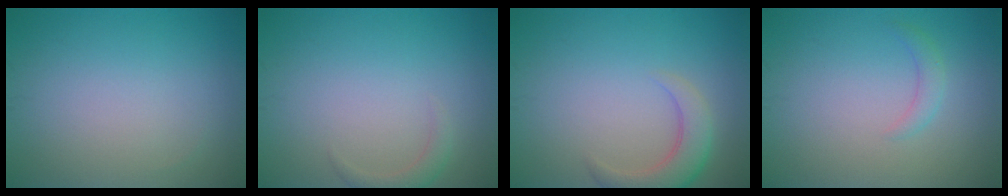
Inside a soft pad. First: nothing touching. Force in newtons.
{"total": 1.3, "press": 1.3, "slide": 0.1}
{"total": 3.6, "press": 3.6, "slide": 0.3}
{"total": 1.3, "press": 1.3, "slide": 0.0}